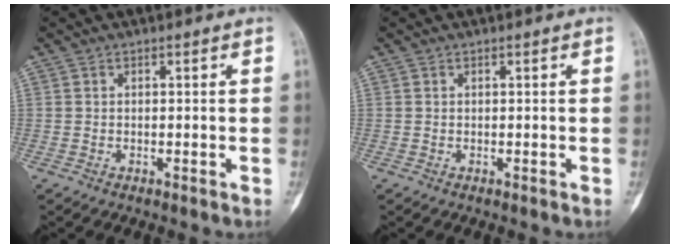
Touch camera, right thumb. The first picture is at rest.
{"total": 0.0}